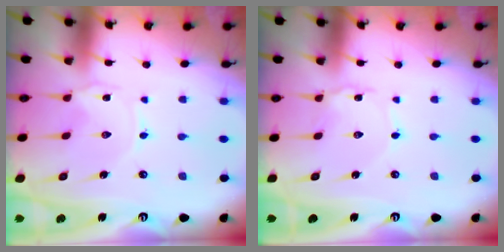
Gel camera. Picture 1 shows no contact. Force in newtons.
{"total": 1.7, "press": 1.7, "slide": 0.2}